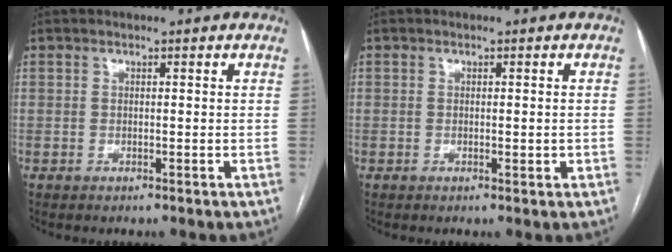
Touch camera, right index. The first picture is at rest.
{"total": 1.3, "force": [-0.2, 0.4, 1.2], "torque": [-0.017, 0.000, 0.000]}